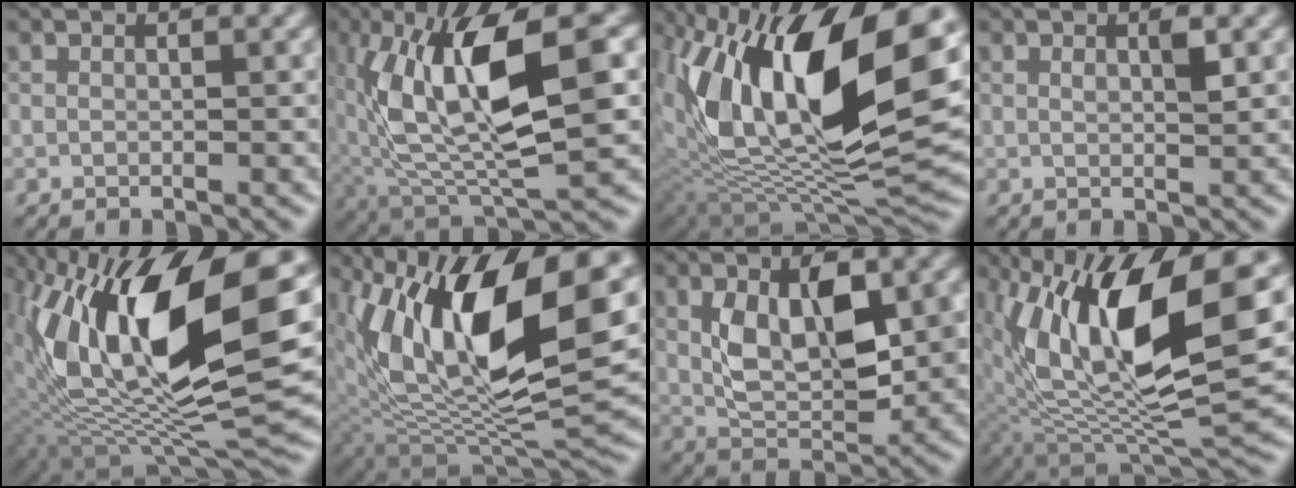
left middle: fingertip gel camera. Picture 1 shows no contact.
{"total": 10.8, "force": [1.3, 3.9, 10.0], "torque": [-0.190, -0.008, 0.039]}
{"total": 16.2, "force": [4.6, 7.8, 13.4], "torque": [-0.249, 0.008, 0.086]}
{"total": 0.9, "force": [0.2, -0.1, 0.8], "torque": [-0.021, 0.001, 0.011]}
{"total": 16.1, "force": [3.6, 6.7, 14.3], "torque": [-0.260, 0.014, 0.065]}
{"total": 15.3, "force": [4.5, 7.4, 12.6], "torque": [-0.229, 0.004, 0.085]}
{"total": 7.4, "force": [0.6, 3.5, 6.5], "torque": [-0.127, 0.000, 0.023]}
{"total": 14.2, "force": [3.7, 6.1, 12.3], "torque": [-0.226, 0.004, 0.073]}